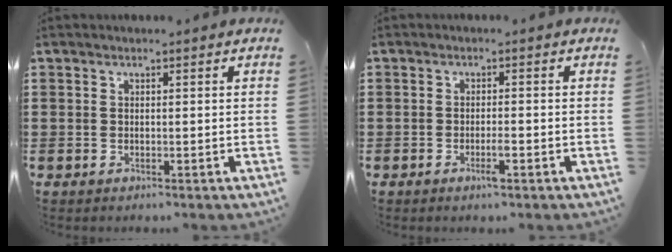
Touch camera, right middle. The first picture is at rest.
{"total": 1.8, "force": [-1.0, 0.2, 1.5], "torque": [-0.028, -0.002, -0.017]}